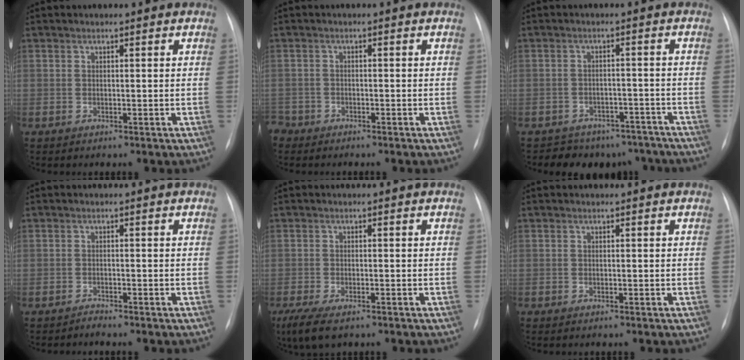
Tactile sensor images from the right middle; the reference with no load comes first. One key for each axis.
{"total": 2.8, "fx": -2.3, "fy": 1.6, "fz": -0.3, "tx": 0.006, "ty": 0.003, "tz": -0.048}
{"total": 9.1, "fx": -7.5, "fy": 5.1, "fz": 0.4, "tx": 0.011, "ty": 0.027, "tz": -0.085}
{"total": 0.8, "fx": -0.7, "fy": -0.2, "fz": -0.2, "tx": 0.008, "ty": -0.003, "tz": -0.009}
{"total": 5.9, "fx": -4.0, "fy": 2.0, "fz": 3.9, "tx": -0.074, "ty": -0.015, "tz": -0.064}
{"total": 0.0}